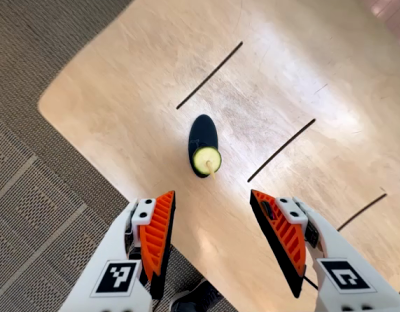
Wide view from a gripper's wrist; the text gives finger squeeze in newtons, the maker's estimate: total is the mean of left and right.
{"total": 0.6, "left": 0.4, "right": 0.7}